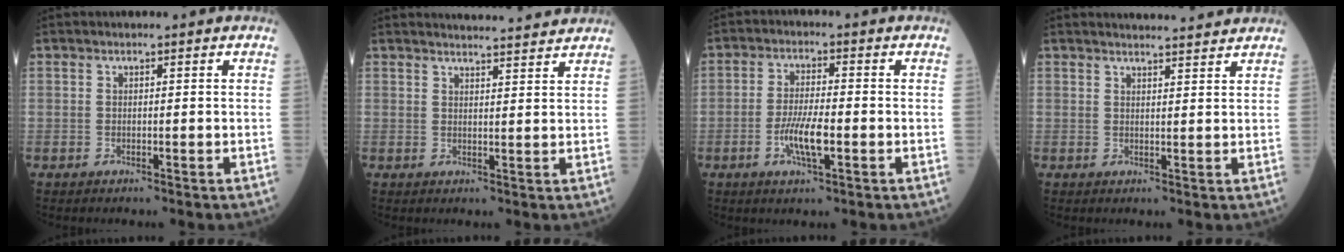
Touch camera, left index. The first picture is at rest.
{"total": 8.5, "force": [8.3, 0.3, 1.8], "torque": [-0.026, 0.006, 0.098]}
{"total": 5.7, "force": [-1.8, 1.0, 5.3], "torque": [-0.110, -0.005, -0.033]}
{"total": 7.1, "force": [7.0, 0.5, 1.6], "torque": [-0.022, 0.010, 0.079]}